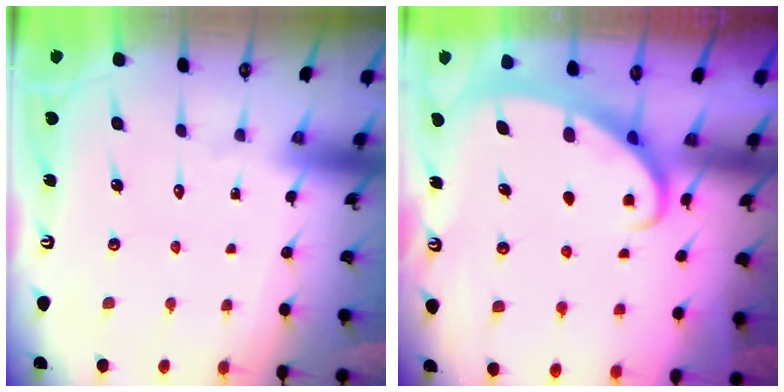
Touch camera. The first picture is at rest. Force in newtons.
{"total": 2.6, "press": 2.5, "slide": 0.4}